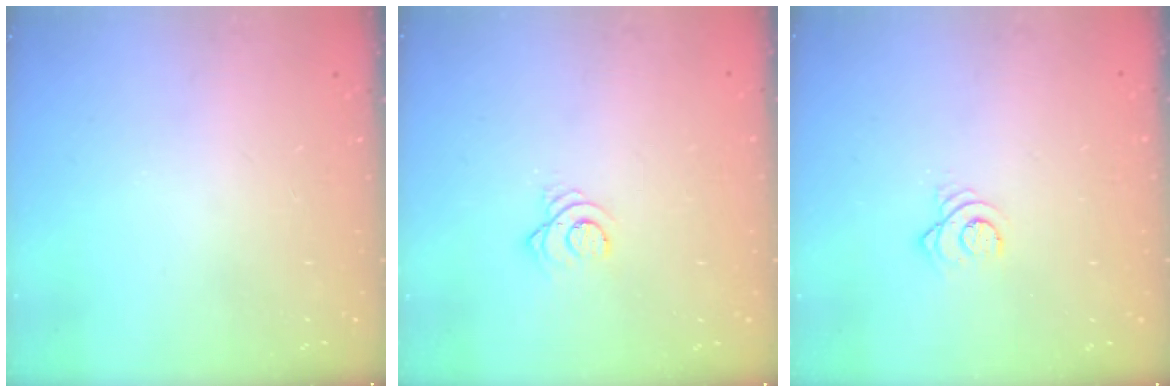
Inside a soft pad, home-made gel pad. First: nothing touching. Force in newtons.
{"total": 3.1, "press": 3.1, "slide": 0.3}
{"total": 3.6, "press": 3.6, "slide": 0.2}